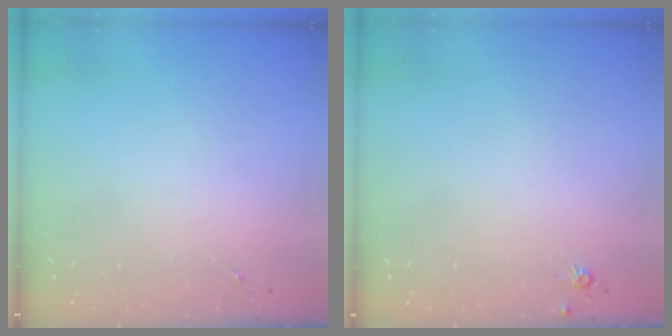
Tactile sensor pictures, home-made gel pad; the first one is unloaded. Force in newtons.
{"total": 4.4, "press": 4.3, "slide": 0.5}